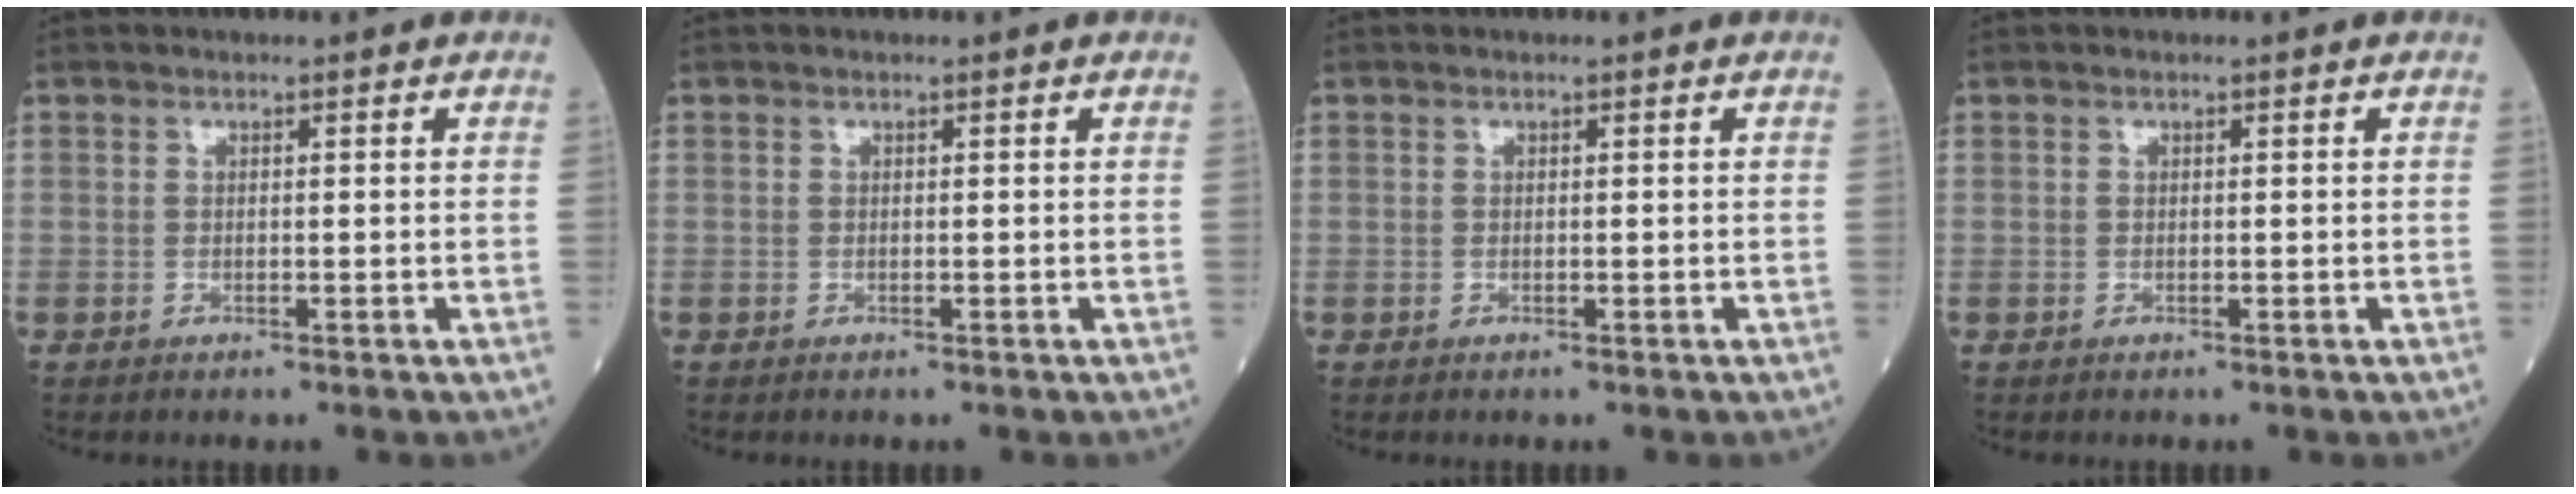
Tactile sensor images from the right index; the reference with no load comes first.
{"total": 0.0}
{"total": 0.0}
{"total": 0.0}